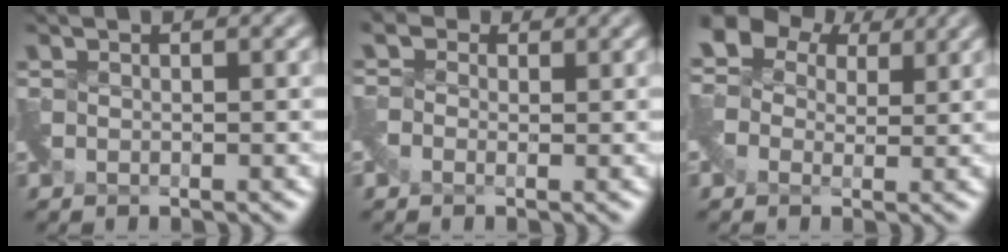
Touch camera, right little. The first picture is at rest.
{"total": 0.6, "force": [-0.3, 0.5, -0.2], "torque": [-0.005, 0.003, -0.015]}
{"total": 6.2, "force": [1.8, 4.7, 3.6], "torque": [-0.083, 0.034, 0.020]}